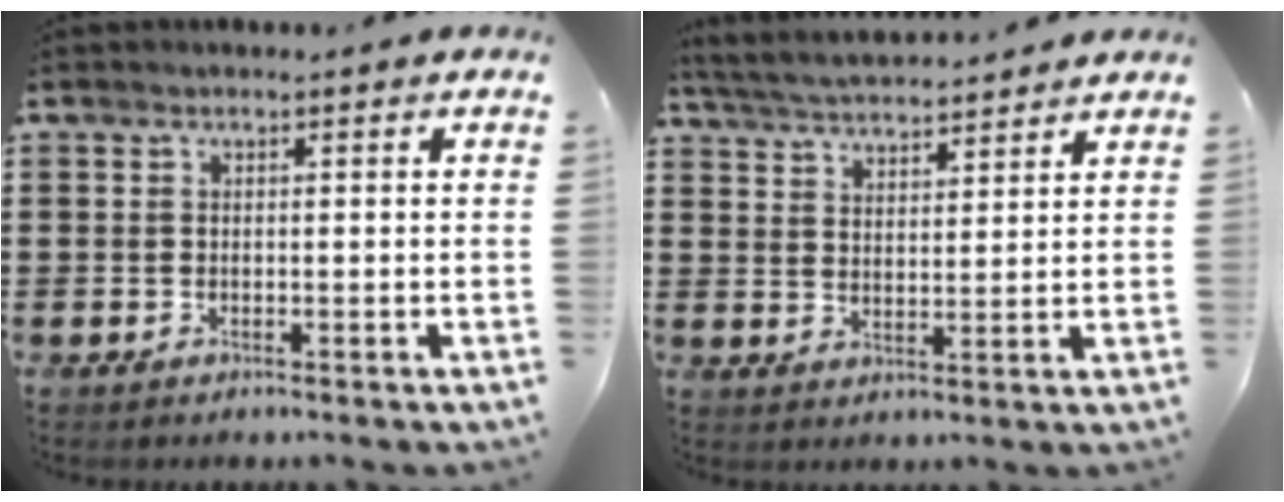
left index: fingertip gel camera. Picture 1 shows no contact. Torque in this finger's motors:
{"motor_torque": [2.14, 0.00, 0.16, 0.08]}